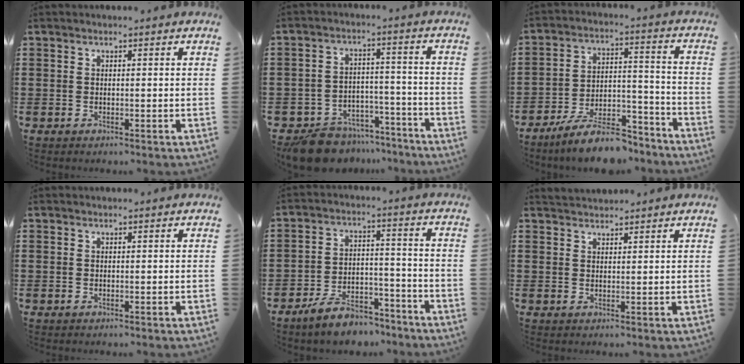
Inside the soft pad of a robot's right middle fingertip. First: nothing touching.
{"total": 8.6, "force": [-8.1, 2.5, 1.6], "torque": [-0.032, 0.031, -0.156]}
{"total": 10.4, "force": [-9.0, 2.1, 4.8], "torque": [-0.079, 0.028, -0.167]}
{"total": 0.0}
{"total": 7.5, "force": [-6.8, 2.2, 2.5], "torque": [-0.043, 0.019, -0.128]}
{"total": 1.7, "force": [1.7, 0.4, -0.1], "torque": [-0.004, 0.005, 0.033]}